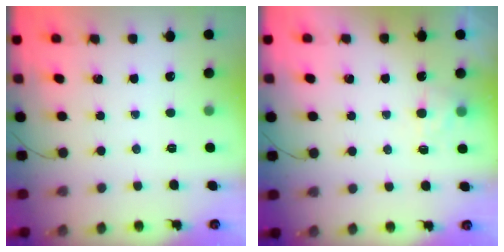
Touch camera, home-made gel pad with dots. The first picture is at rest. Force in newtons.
{"total": 5.2, "press": 5.0, "slide": 1.3}